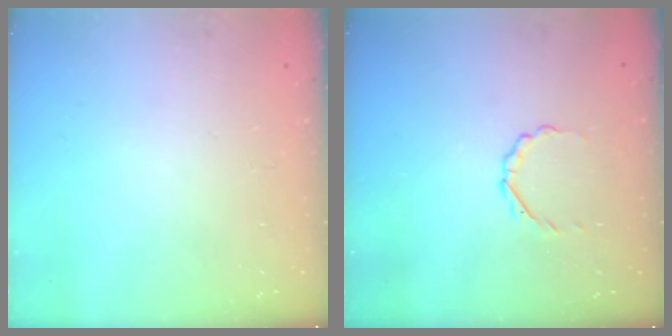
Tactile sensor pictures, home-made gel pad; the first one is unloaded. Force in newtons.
{"total": 2.3, "press": 2.1, "slide": 0.8}